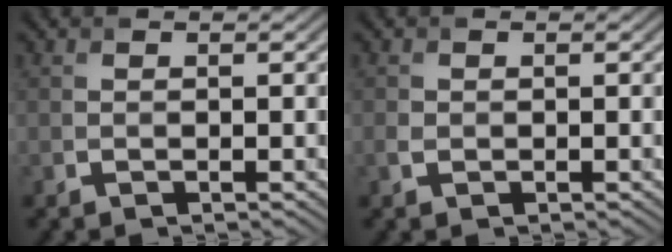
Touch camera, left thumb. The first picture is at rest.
{"total": 0.9, "force": [-0.2, 0.8, 0.4], "torque": [-0.012, -0.003, -0.002]}